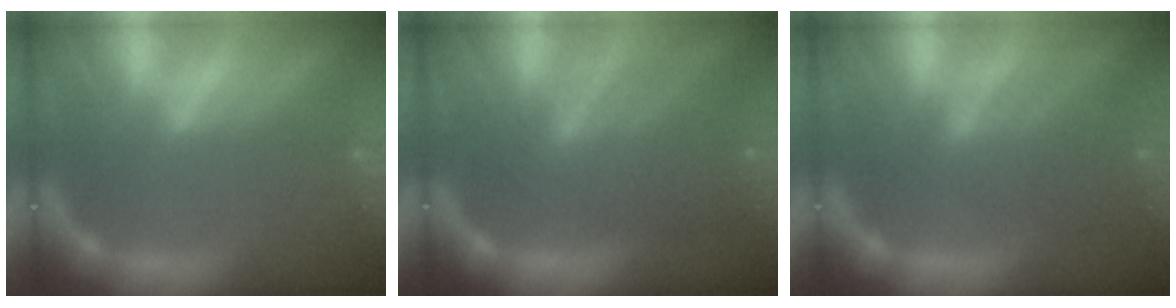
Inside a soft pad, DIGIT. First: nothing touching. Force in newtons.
{"total": 7.1}
{"total": 5.1}